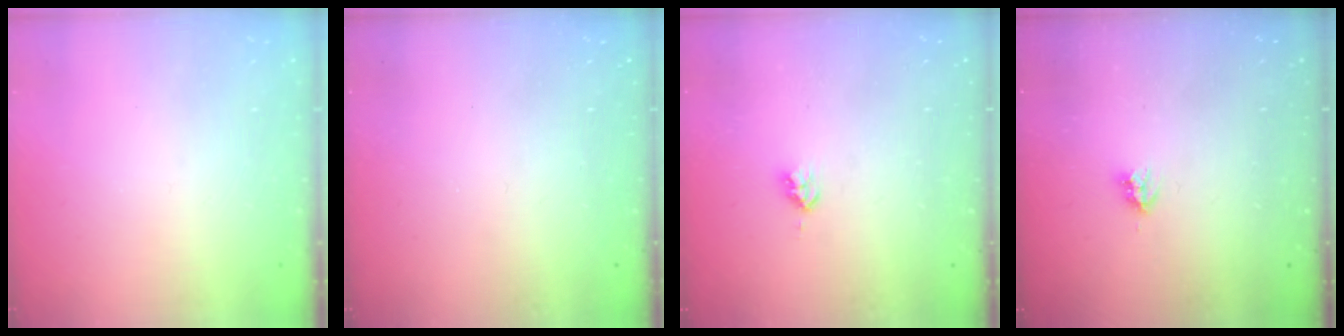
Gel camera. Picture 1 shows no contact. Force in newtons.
{"total": 0.0}
{"total": 2.8, "press": 2.8, "slide": 0.2}
{"total": 3.6, "press": 3.6, "slide": 0.1}